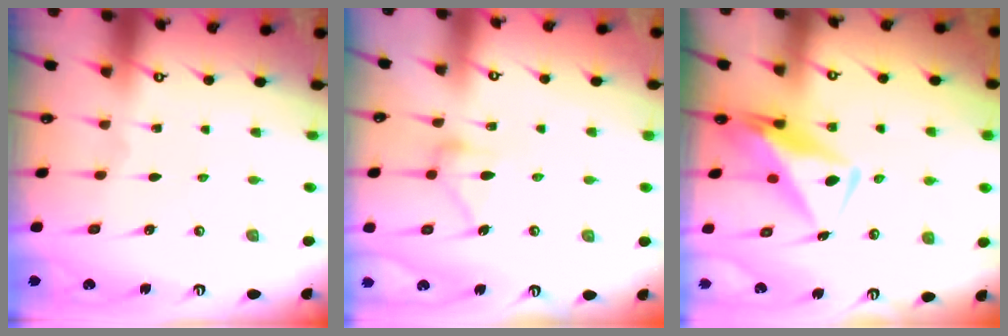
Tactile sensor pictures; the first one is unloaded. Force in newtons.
{"total": 12.6, "press": 12.5, "slide": 0.6}
{"total": 11.1, "press": 11.0, "slide": 1.2}